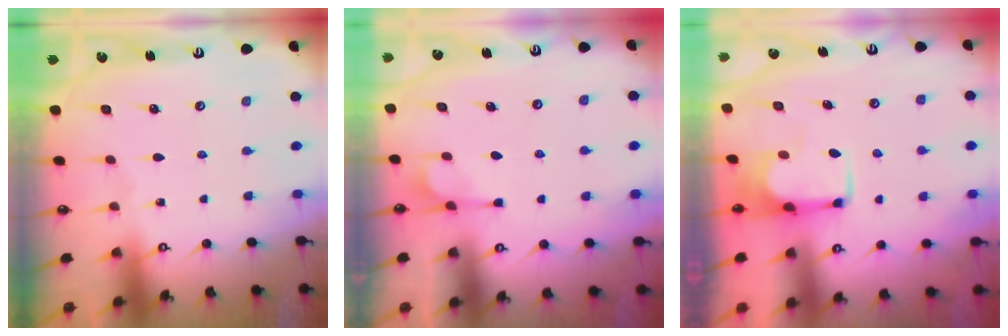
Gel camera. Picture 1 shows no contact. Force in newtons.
{"total": 3.1, "press": 2.9, "slide": 1.0}
{"total": 3.2, "press": 3.2, "slide": 0.5}